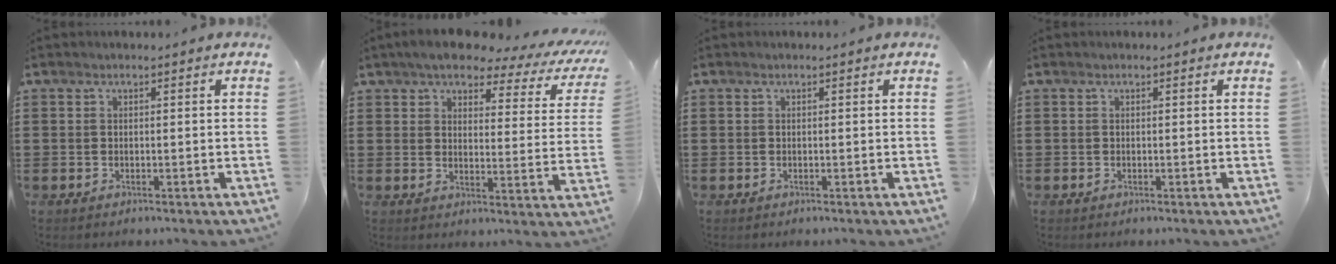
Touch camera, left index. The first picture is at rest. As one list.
[{"total": 5.8, "force": [4.8, 1.4, 2.9], "torque": [-0.073, -0.022, 0.077]}, {"total": 0.0}, {"total": 0.0}]